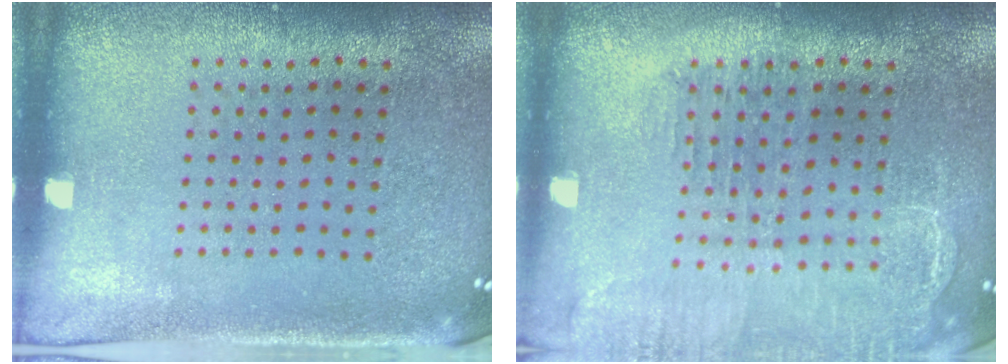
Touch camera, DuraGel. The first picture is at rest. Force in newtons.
{"total": 1.6, "press": 1.6, "slide": 0.4}